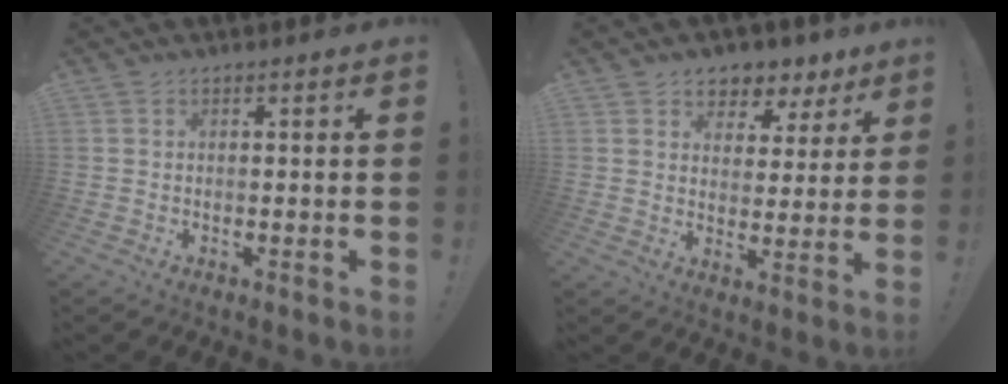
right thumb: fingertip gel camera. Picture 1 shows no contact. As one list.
[{"total": 6.2, "force": [4.0, 4.6, 1.1], "torque": [-0.003, -0.036, 0.073]}]